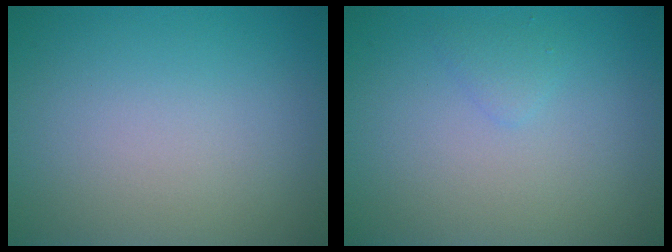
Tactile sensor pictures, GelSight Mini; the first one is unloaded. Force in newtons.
{"total": 0.9, "press": 0.9, "slide": 0.0}